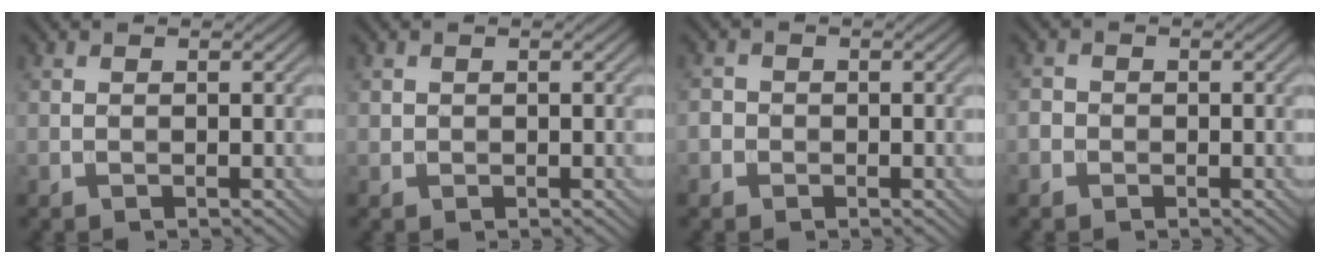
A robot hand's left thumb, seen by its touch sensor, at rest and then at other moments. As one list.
[{"total": 0.8, "force": [0.2, 0.8, 0.1], "torque": [-0.004, -0.004, 0.005]}, {"total": 1.8, "force": [-0.6, 1.7, 0.4], "torque": [-0.001, 0.000, -0.018]}, {"total": 1.5, "force": [-0.6, 1.3, 0.4], "torque": [-0.002, -0.001, -0.018]}]